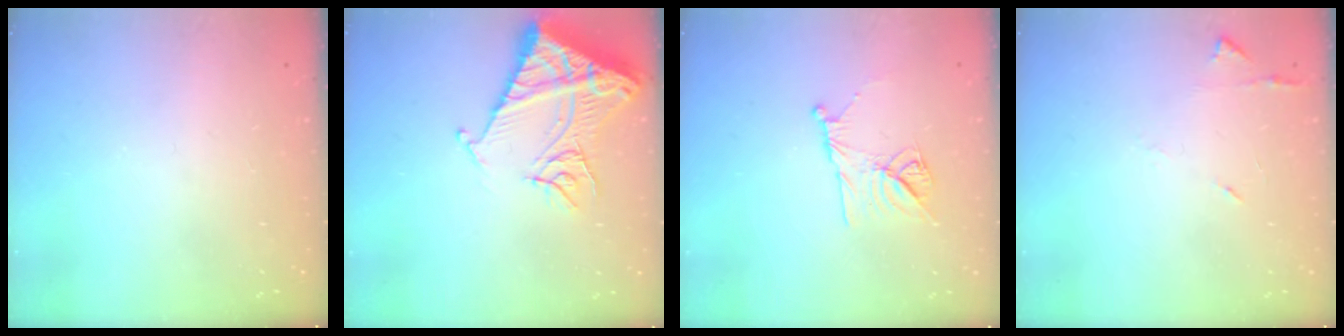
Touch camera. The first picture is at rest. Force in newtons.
{"total": 15.7, "press": 15.6, "slide": 1.7}
{"total": 9.9, "press": 9.8, "slide": 1.2}
{"total": 5.8, "press": 5.8, "slide": 0.7}